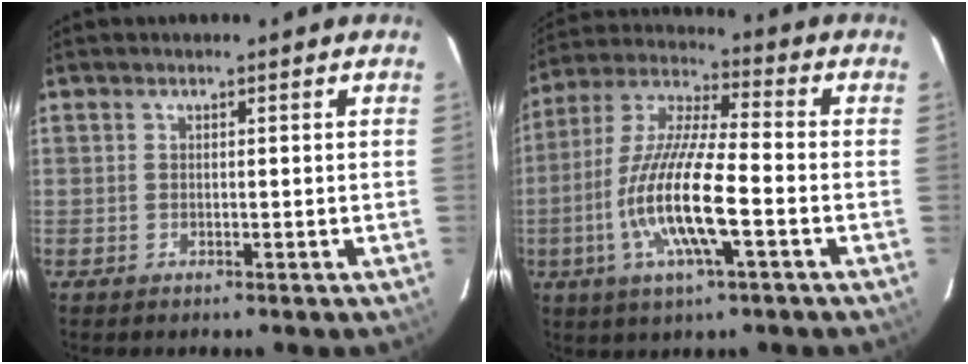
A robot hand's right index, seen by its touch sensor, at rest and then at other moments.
{"total": 15.8, "force": [-4.7, 2.7, 14.8], "torque": [-0.302, -0.010, -0.094]}